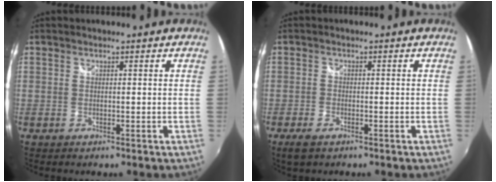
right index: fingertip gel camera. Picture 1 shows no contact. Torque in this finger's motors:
{"motor_torque": [0.27, -0.26, 0.11, 0.02]}